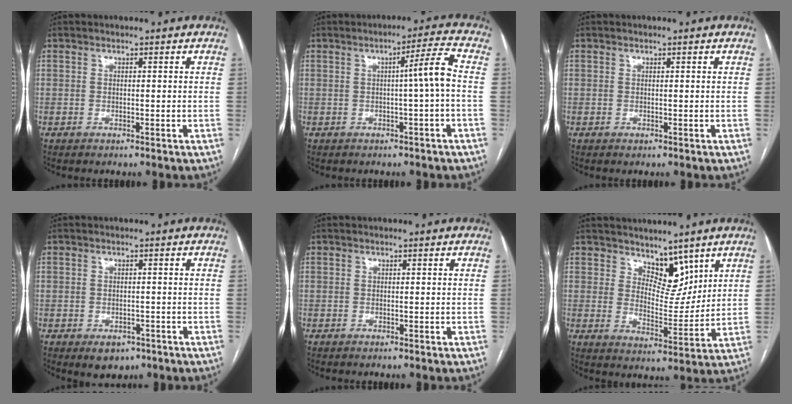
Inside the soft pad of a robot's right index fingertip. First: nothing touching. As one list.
[{"total": 4.8, "force": [-0.3, -0.8, 4.7], "torque": [-0.068, 0.009, -0.005]}, {"total": 0.0}, {"total": 3.4, "force": [-1.9, 2.5, 1.5], "torque": [-0.015, 0.000, -0.014]}, {"total": 0.0}, {"total": 6.8, "force": [5.1, 3.4, 2.8], "torque": [-0.039, -0.005, 0.096]}]